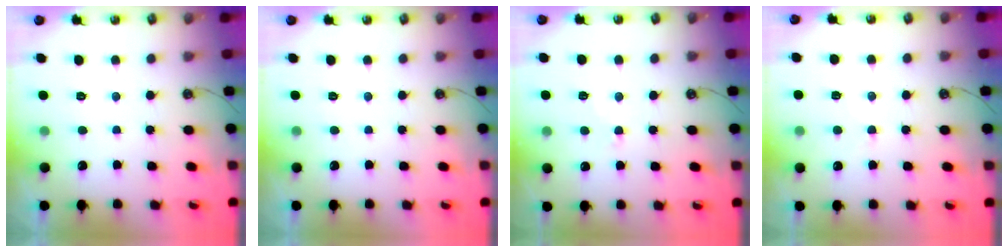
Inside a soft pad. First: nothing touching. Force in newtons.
{"total": 0.0}
{"total": 1.3, "press": 1.2, "slide": 0.6}
{"total": 0.0}